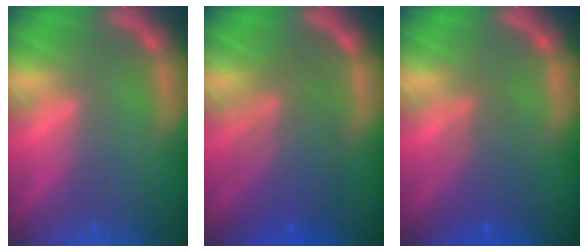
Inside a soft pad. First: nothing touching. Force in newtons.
{"total": 7.0}
{"total": 4.1}